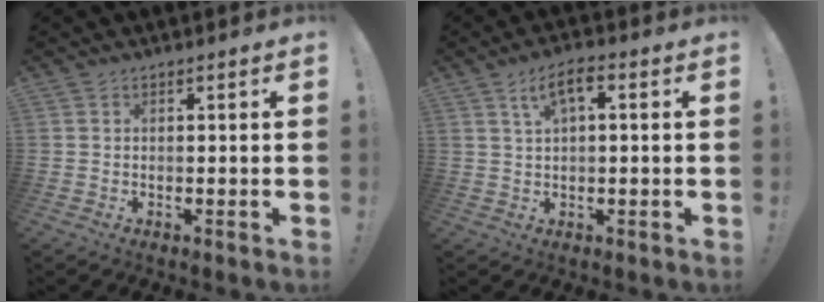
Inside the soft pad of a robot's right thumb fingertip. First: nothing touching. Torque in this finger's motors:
{"motor_torque": [0.81, 0.81, 0.04, 0.04, 0.00]}